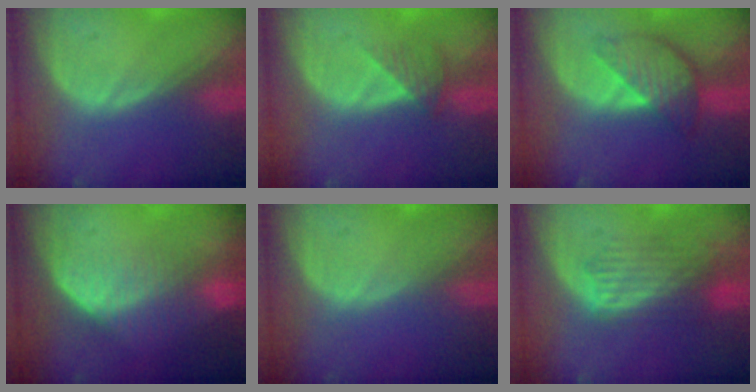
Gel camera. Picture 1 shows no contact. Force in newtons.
{"total": 3.1, "press": 2.8, "slide": 1.4}
{"total": 6.1, "press": 6.1, "slide": 0.4}
{"total": 7.2, "press": 6.1, "slide": 3.8}
{"total": 0.0}
{"total": 6.1, "press": 6.1, "slide": 0.6}